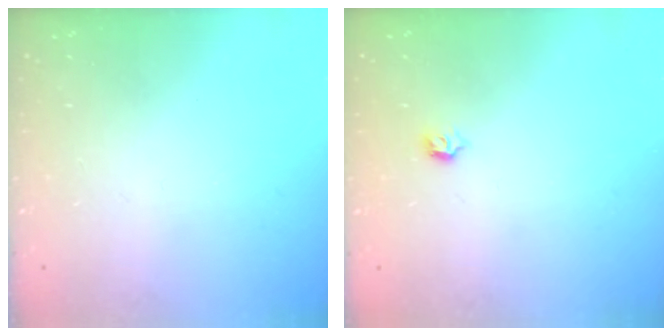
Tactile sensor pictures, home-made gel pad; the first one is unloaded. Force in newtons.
{"total": 3.4, "press": 3.3, "slide": 0.7}